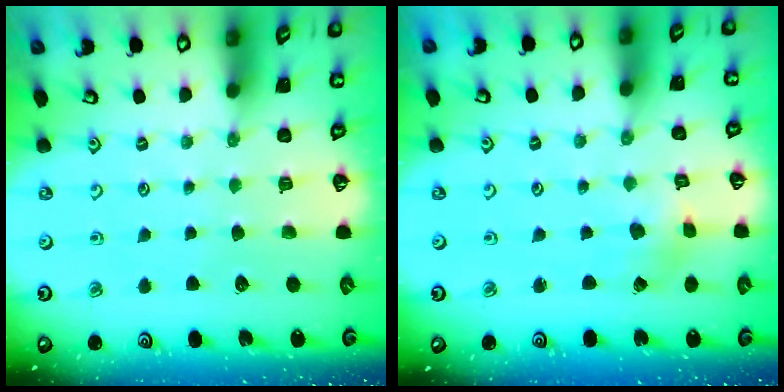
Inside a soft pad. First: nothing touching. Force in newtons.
{"total": 1.4, "press": 1.4, "slide": 0.4}